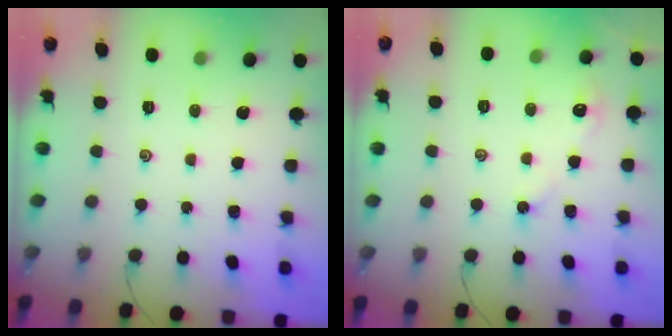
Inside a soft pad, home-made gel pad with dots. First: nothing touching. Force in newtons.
{"total": 3.6, "press": 3.5, "slide": 0.6}